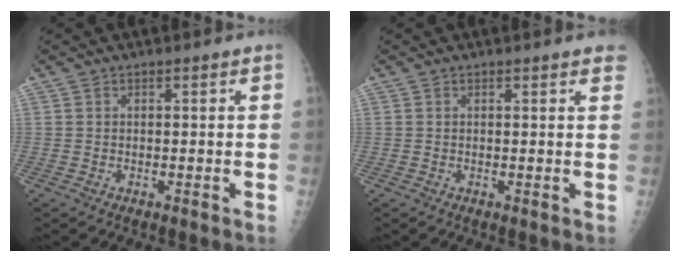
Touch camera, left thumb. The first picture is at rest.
{"total": 2.4, "force": [1.8, 0.6, 1.5], "torque": [-0.009, 0.002, 0.015]}